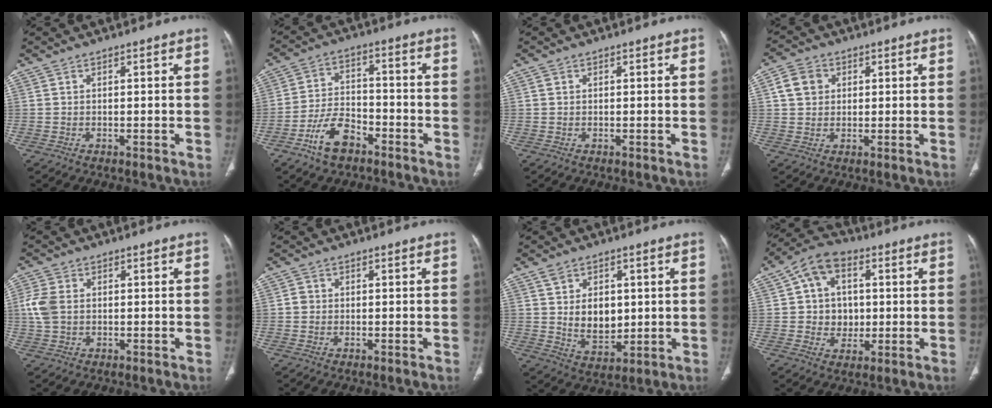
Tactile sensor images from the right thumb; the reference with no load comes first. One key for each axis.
{"total": 9.4, "fx": -5.6, "fy": 5.2, "fz": 5.5, "tx": -0.096, "ty": 0.035, "tz": -0.104}
{"total": 0.5, "fx": 0.2, "fy": 0.4, "fz": 0.2, "tx": 0.001, "ty": 0.002, "tz": 0.004}
{"total": 5.4, "fx": 1.5, "fy": 4.5, "fz": 2.6, "tx": -0.029, "ty": 0.002, "tz": 0.026}
{"total": 5.2, "fx": 0.3, "fy": 3.8, "fz": 3.5, "tx": -0.092, "ty": 0.007, "tz": 0.005}
{"total": 1.2, "fx": -0.1, "fy": 1.1, "fz": 0.3, "tx": -0.001, "ty": 0.003, "tz": 0.000}
{"total": 8.7, "fx": 1.1, "fy": 6.1, "fz": 6.0, "tx": -0.065, "ty": -0.015, "tz": 0.033}
{"total": 10.7, "fx": 1.7, "fy": 8.8, "fz": 6.0, "tx": -0.066, "ty": 0.007, "tz": 0.020}